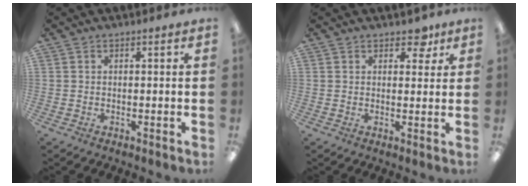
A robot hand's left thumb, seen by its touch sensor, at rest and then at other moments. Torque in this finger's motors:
{"motor_torque": [-0.06, 0.00, -0.51, 0.09, -0.01]}